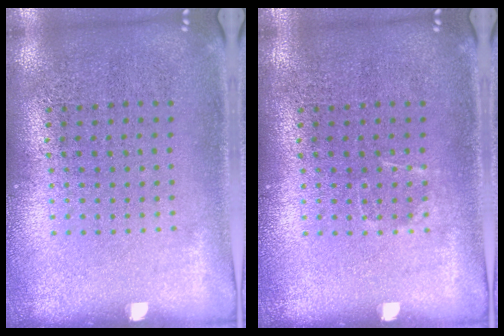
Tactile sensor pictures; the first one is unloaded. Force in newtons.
{"total": 0.5, "press": 0.5, "slide": 0.2}